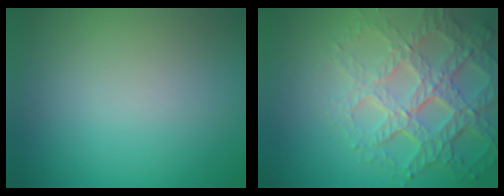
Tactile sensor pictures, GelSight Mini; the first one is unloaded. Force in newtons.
{"total": 7.7, "press": 5.3, "slide": 5.5}